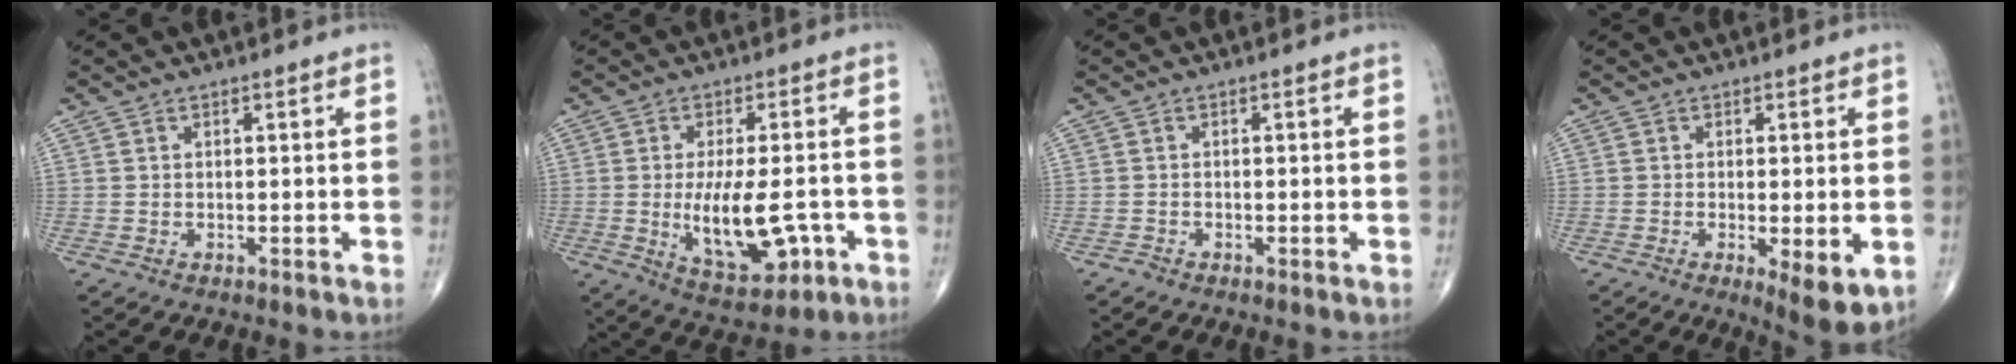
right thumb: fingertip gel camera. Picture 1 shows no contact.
{"total": 12.6, "force": [-2.7, 5.5, 11.0], "torque": [-0.169, -0.005, -0.028]}
{"total": 0.6, "force": [-0.6, 0.2, 0.1], "torque": [-0.001, -0.001, -0.014]}
{"total": 7.0, "force": [-1.8, 2.0, 6.4], "torque": [-0.096, -0.021, -0.025]}